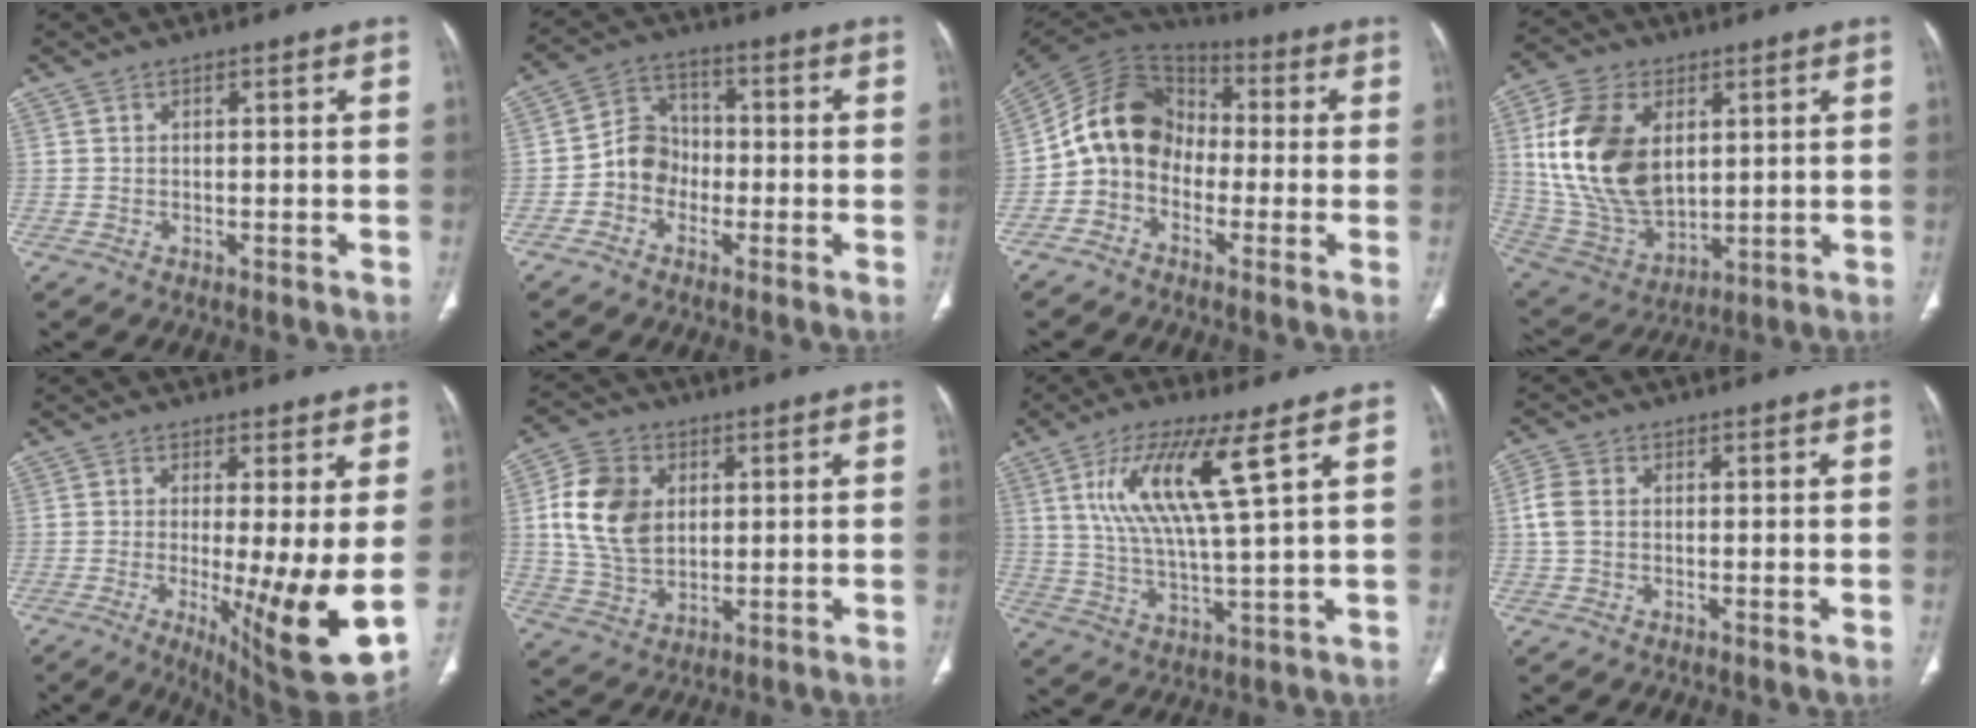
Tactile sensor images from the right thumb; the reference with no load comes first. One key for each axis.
{"total": 7.2, "fx": -2.1, "fy": 6.3, "fz": 2.8, "tx": -0.020, "ty": 0.031, "tz": -0.050}
{"total": 13.1, "fx": -2.0, "fy": 10.5, "fz": 7.6, "tx": -0.117, "ty": 0.056, "tz": -0.054}
{"total": 20.4, "fx": 4.6, "fy": 12.9, "fz": 15.1, "tx": -0.274, "ty": -0.024, "tz": 0.098}
{"total": 13.4, "fx": -1.0, "fy": 2.3, "fz": 13.1, "tx": -0.202, "ty": -0.037, "tz": -0.009}
{"total": 13.1, "fx": 2.7, "fy": 9.5, "fz": 8.6, "tx": -0.140, "ty": -0.009, "tz": 0.052}
{"total": 13.2, "fx": 5.5, "fy": 1.6, "fz": 11.9, "tx": -0.250, "ty": -0.026, "tz": 0.107}
{"total": 4.2, "fx": 0.3, "fy": 2.9, "fz": 3.0, "tx": -0.074, "ty": 0.005, "tz": 0.000}